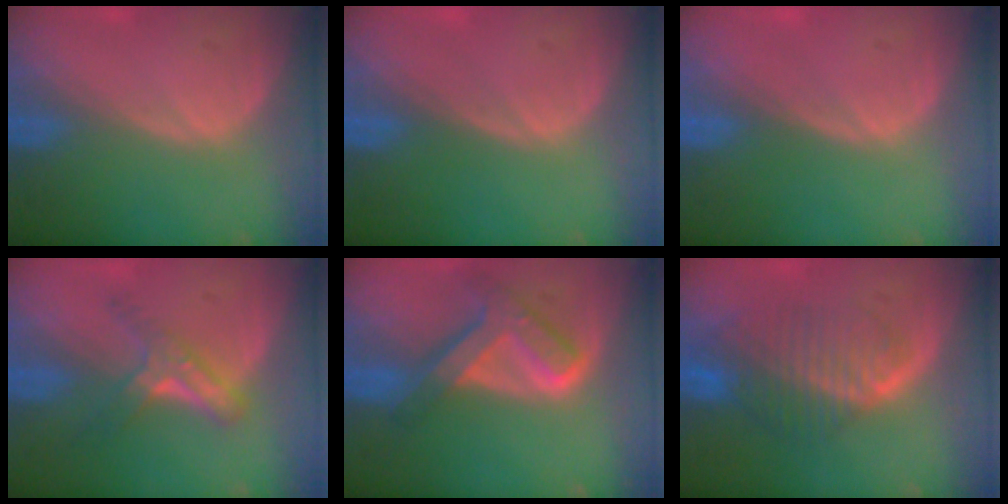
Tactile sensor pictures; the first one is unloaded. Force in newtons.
{"total": 0.0}
{"total": 0.0}
{"total": 5.5, "press": 4.9, "slide": 2.6}
{"total": 7.8, "press": 6.6, "slide": 4.2}
{"total": 8.1, "press": 7.2, "slide": 3.8}